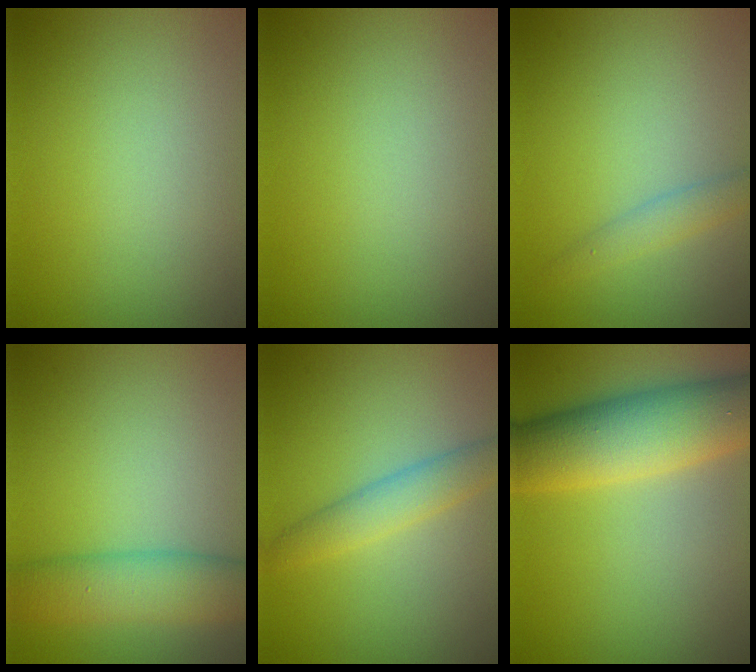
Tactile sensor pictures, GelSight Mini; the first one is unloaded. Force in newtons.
{"total": 0.0}
{"total": 1.6, "press": 1.6, "slide": 0.1}
{"total": 5.6, "press": 5.6, "slide": 0.1}
{"total": 2.7, "press": 2.7, "slide": 0.1}
{"total": 8.8, "press": 8.8, "slide": 0.2}